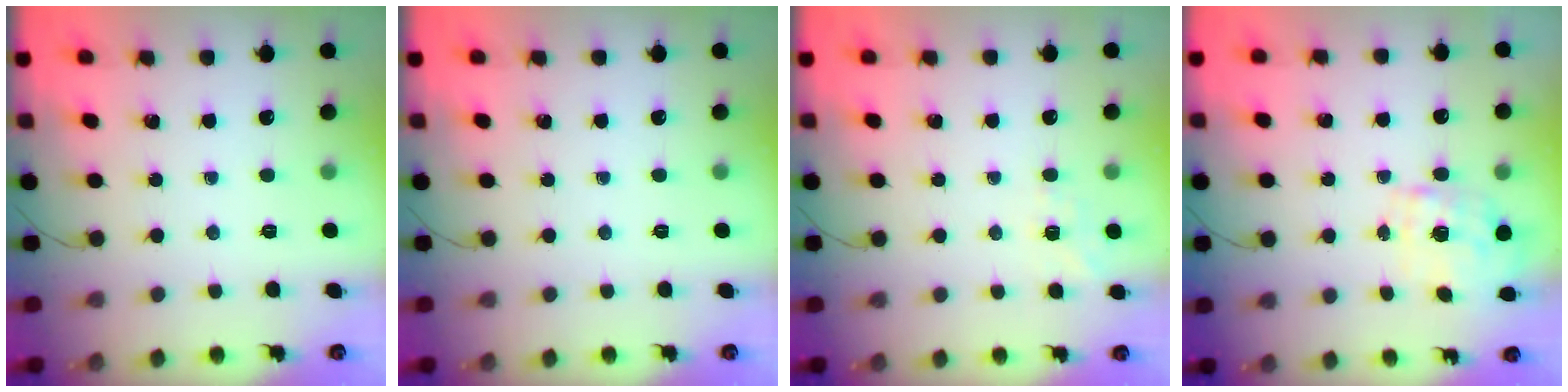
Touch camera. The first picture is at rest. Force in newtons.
{"total": 0.0}
{"total": 6.6, "press": 6.4, "slide": 1.7}
{"total": 2.3, "press": 2.3, "slide": 0.3}